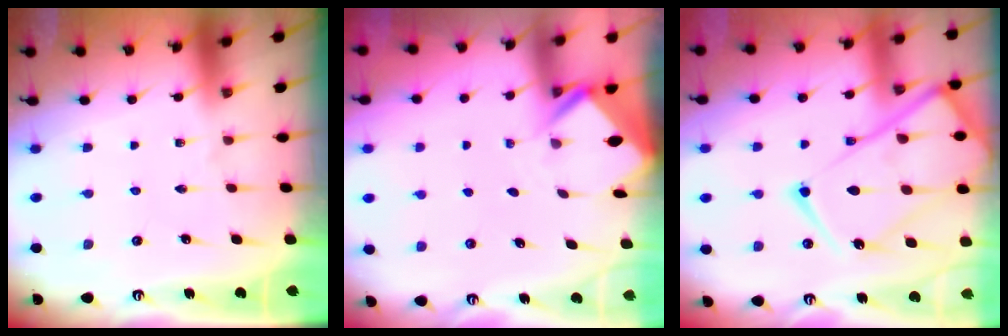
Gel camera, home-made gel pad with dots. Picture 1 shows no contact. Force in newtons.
{"total": 2.4, "press": 2.4, "slide": 0.1}
{"total": 22.6, "press": 22.5, "slide": 2.2}